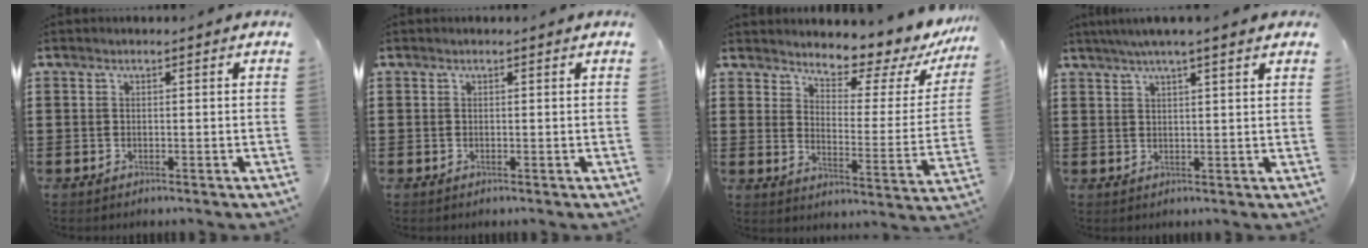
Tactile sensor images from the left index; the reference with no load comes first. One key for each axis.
{"total": 0.0}
{"total": 5.8, "fx": 5.5, "fy": 1.3, "fz": 1.6, "tx": -0.039, "ty": -0.049, "tz": 0.087}
{"total": 3.9, "fx": 3.1, "fy": -0.1, "fz": 2.4, "tx": -0.055, "ty": 0.000, "tz": 0.055}